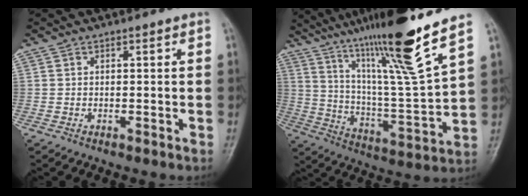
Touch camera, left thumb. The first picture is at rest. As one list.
[{"total": 21.3, "force": [14.6, 0.4, 15.6], "torque": [-0.244, -0.068, 0.257]}]